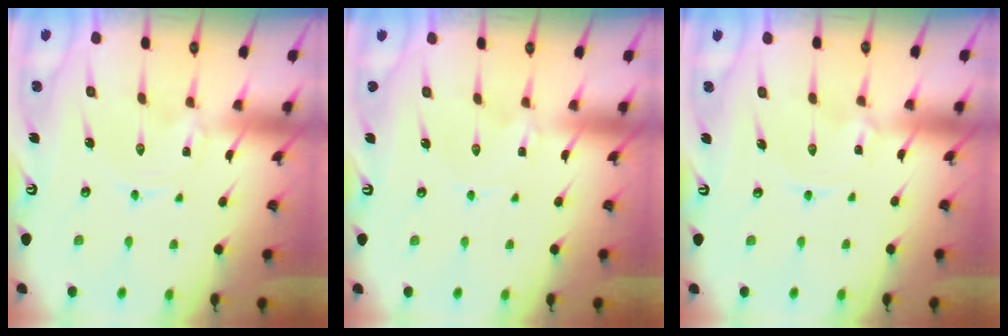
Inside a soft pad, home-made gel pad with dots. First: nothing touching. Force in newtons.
{"total": 1.1, "press": 1.1, "slide": 0.2}
{"total": 1.6, "press": 1.5, "slide": 0.2}